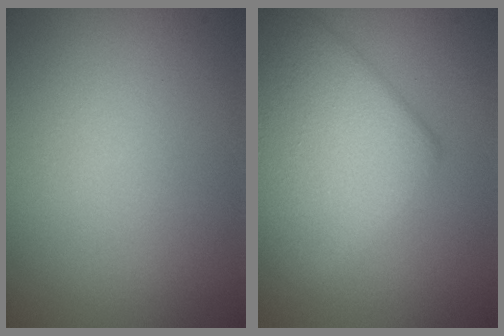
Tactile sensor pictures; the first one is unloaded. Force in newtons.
{"total": 6.7, "press": 6.7, "slide": 0.2}